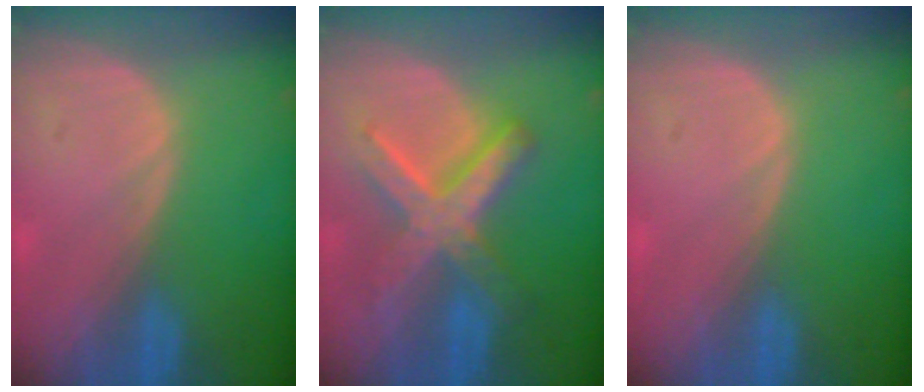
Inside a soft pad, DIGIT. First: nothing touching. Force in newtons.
{"total": 8.7, "press": 8.6, "slide": 0.8}
{"total": 0.0}